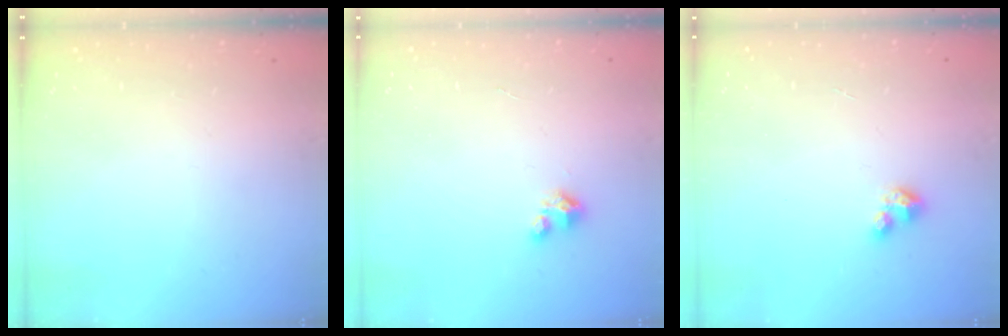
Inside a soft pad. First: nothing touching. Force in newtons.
{"total": 2.4, "press": 2.4, "slide": 0.2}
{"total": 1.9, "press": 1.9, "slide": 0.3}